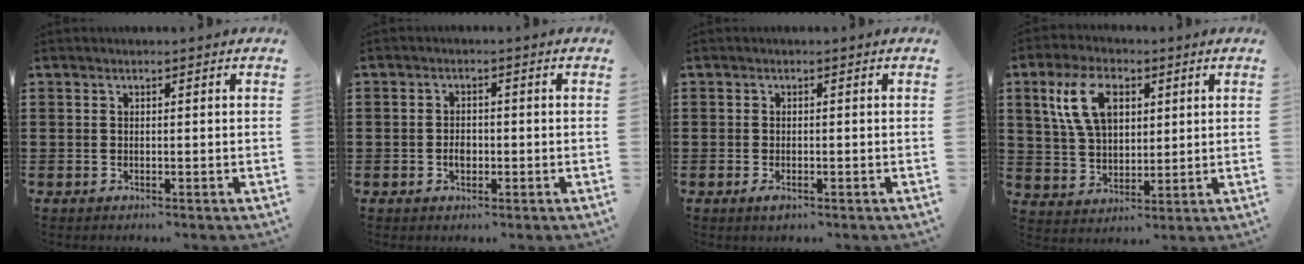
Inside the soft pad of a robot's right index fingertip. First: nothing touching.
{"total": 2.2, "force": [-0.6, 1.4, 1.6], "torque": [-0.030, 0.004, -0.011]}
{"total": 1.2, "force": [-0.6, 0.5, 0.9], "torque": [-0.018, -0.002, -0.011]}
{"total": 9.5, "force": [3.6, 5.7, 6.6], "torque": [-0.140, 0.012, 0.062]}